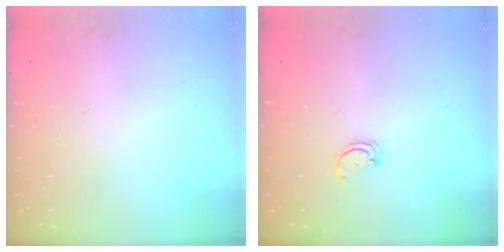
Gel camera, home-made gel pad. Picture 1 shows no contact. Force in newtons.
{"total": 1.5, "press": 1.5, "slide": 0.1}